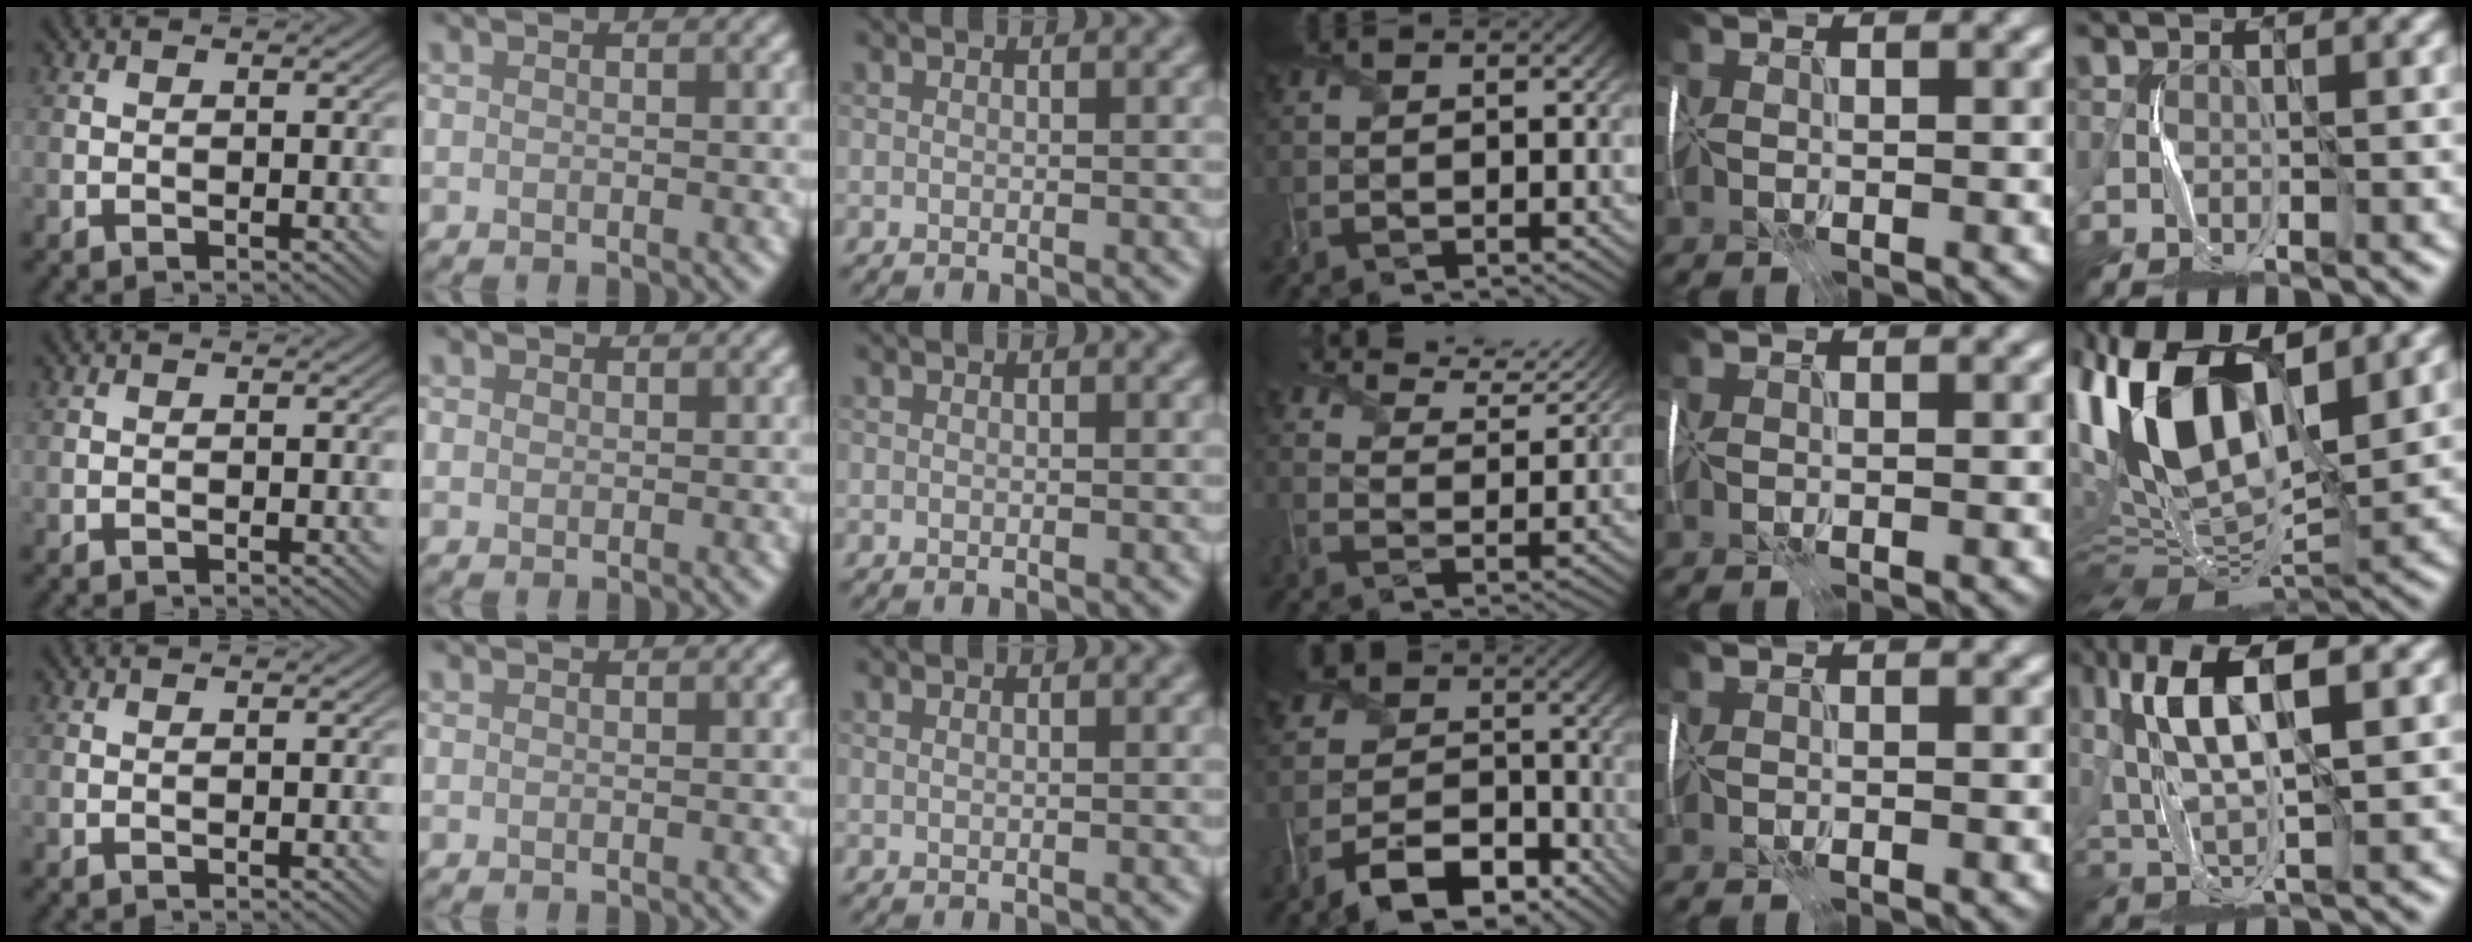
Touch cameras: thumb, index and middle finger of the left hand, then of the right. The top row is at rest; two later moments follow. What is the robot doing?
{"motion": "wrap", "object": "scarf"}